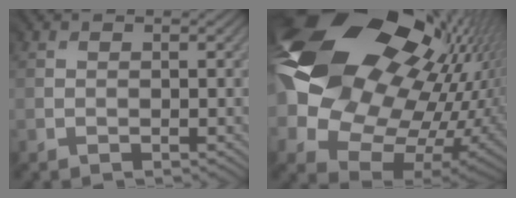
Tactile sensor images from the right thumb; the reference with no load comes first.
{"total": 21.5, "force": [7.4, 16.3, 11.9], "torque": [-0.322, 0.024, 0.160]}